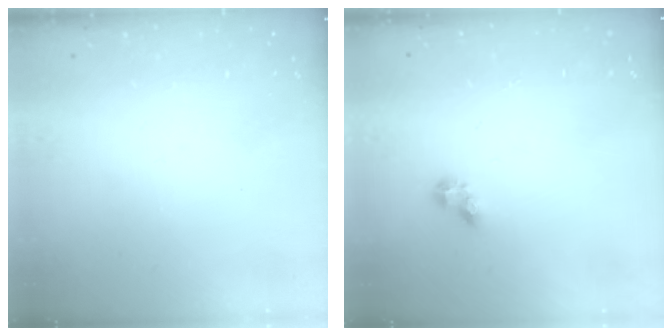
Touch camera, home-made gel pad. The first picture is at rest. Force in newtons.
{"total": 4.1, "press": 4.1, "slide": 0.4}